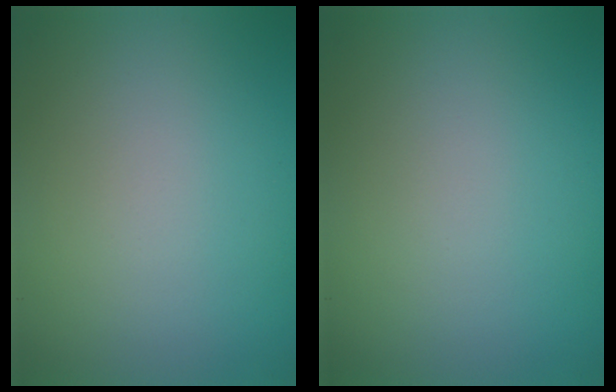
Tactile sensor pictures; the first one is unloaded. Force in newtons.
{"total": 0.0}